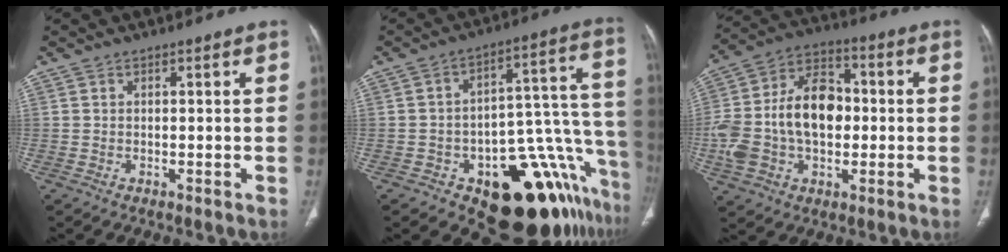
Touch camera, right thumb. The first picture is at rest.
{"total": 23.3, "force": [-12.6, 10.4, 16.7], "torque": [-0.096, 0.109, -0.163]}
{"total": 19.4, "force": [-1.0, 12.9, 14.5], "torque": [-0.267, 0.034, -0.017]}